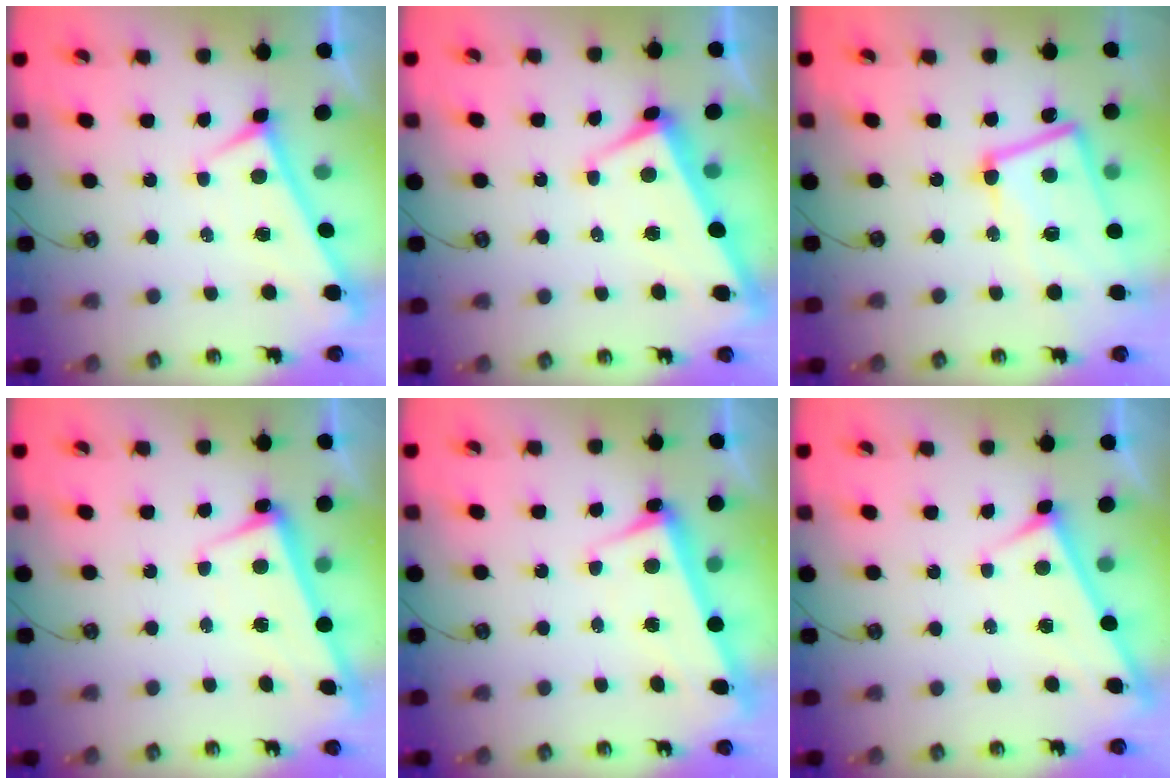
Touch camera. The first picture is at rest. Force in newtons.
{"total": 1.7, "press": 1.4, "slide": 1.0}
{"total": 10.6, "press": 10.4, "slide": 1.9}
{"total": 2.5, "press": 2.4, "slide": 0.5}
{"total": 1.9, "press": 1.6, "slide": 0.9}
{"total": 3.0, "press": 3.0, "slide": 0.2}